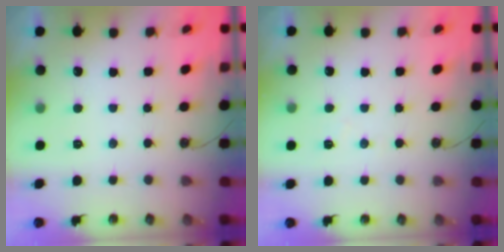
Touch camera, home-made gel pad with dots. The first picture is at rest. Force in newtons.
{"total": 3.7, "press": 3.7, "slide": 0.5}